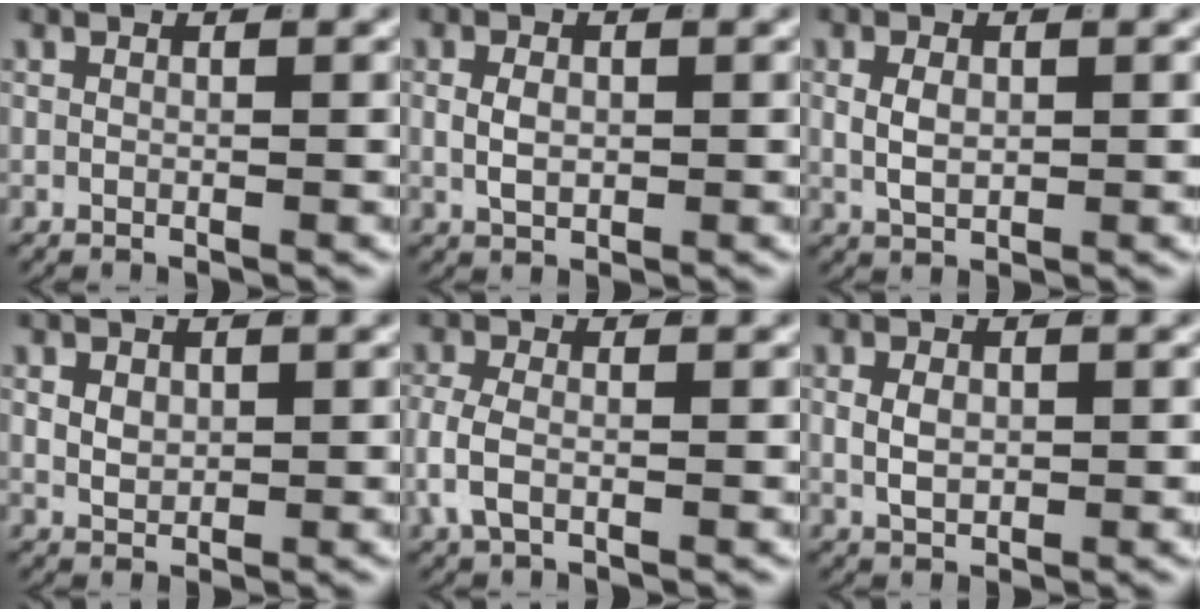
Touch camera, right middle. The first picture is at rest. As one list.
[{"total": 1.9, "force": [0.0, 1.2, 1.5], "torque": [-0.026, -0.004, 0.008]}, {"total": 2.5, "force": [0.2, 1.7, 1.8], "torque": [-0.038, -0.007, 0.013]}, {"total": 1.8, "force": [0.3, 1.3, 1.2], "torque": [-0.026, -0.013, 0.018]}, {"total": 2.8, "force": [-0.6, 1.5, 2.2], "torque": [-0.060, -0.006, -0.007]}, {"total": 2.2, "force": [0.0, 1.4, 1.6], "torque": [-0.029, -0.006, 0.009]}]